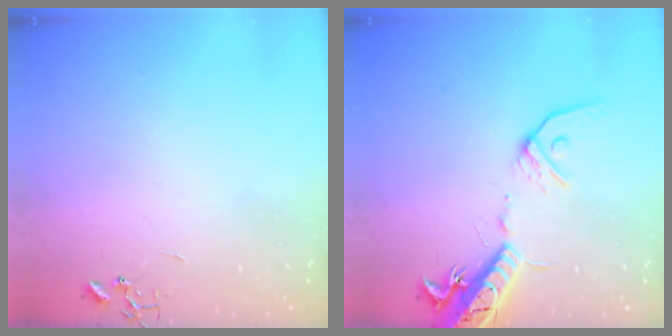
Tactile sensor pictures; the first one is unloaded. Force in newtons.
{"total": 16.6, "press": 16.3, "slide": 3.5}